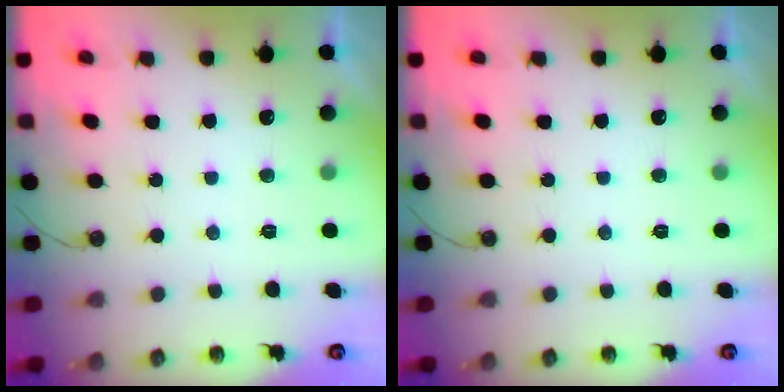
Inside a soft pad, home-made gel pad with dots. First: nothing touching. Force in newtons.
{"total": 0.0}